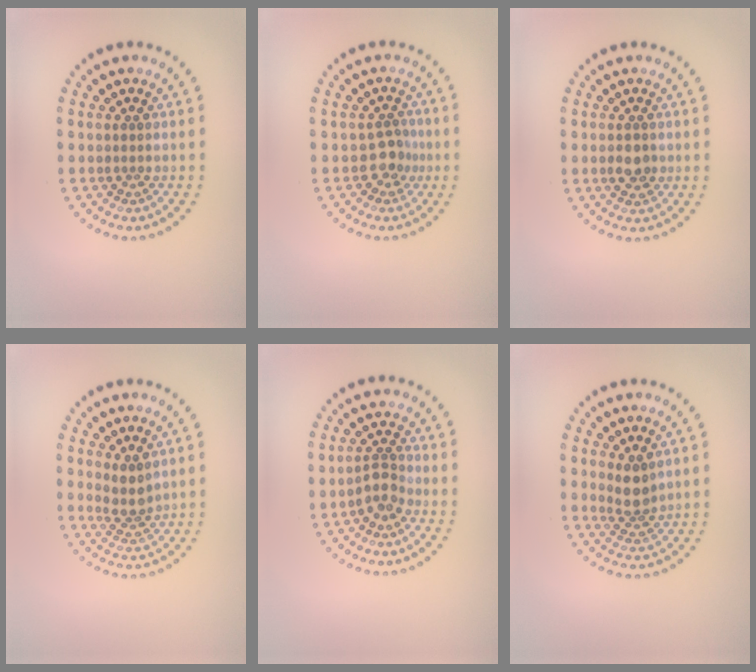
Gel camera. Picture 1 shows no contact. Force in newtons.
{"total": 1.9, "press": 1.6, "slide": 1.1}
{"total": 1.8, "press": 1.8, "slide": 0.1}
{"total": 2.2, "press": 1.7, "slide": 1.3}
{"total": 2.1, "press": 1.7, "slide": 1.2}
{"total": 2.4, "press": 1.9, "slide": 1.4}